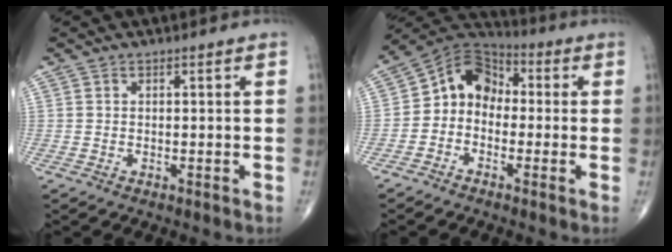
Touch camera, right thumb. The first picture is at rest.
{"total": 9.5, "force": [-1.0, 7.7, 5.6], "torque": [-0.070, 0.049, -0.038]}